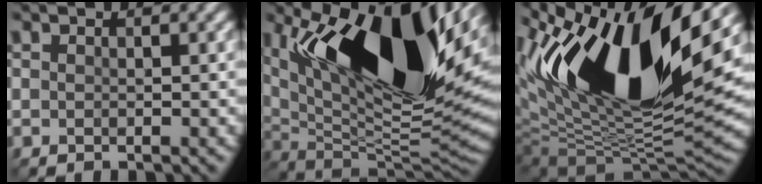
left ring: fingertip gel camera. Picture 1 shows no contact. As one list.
[{"total": 18.7, "force": [7.5, 6.7, 15.7], "torque": [-0.246, 0.008, 0.129]}, {"total": 16.7, "force": [6.3, 7.1, 13.8], "torque": [-0.244, 0.007, 0.101]}]